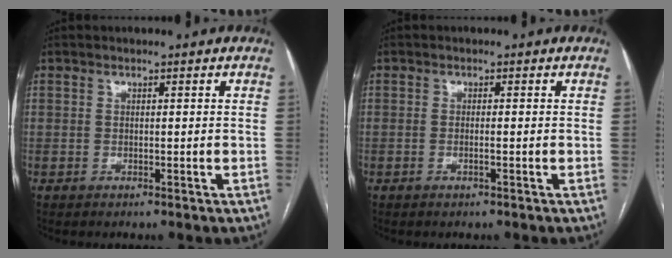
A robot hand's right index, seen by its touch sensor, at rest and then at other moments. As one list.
[{"total": 0.8, "force": [-0.3, 0.0, 0.7], "torque": [-0.015, 0.000, -0.004]}]